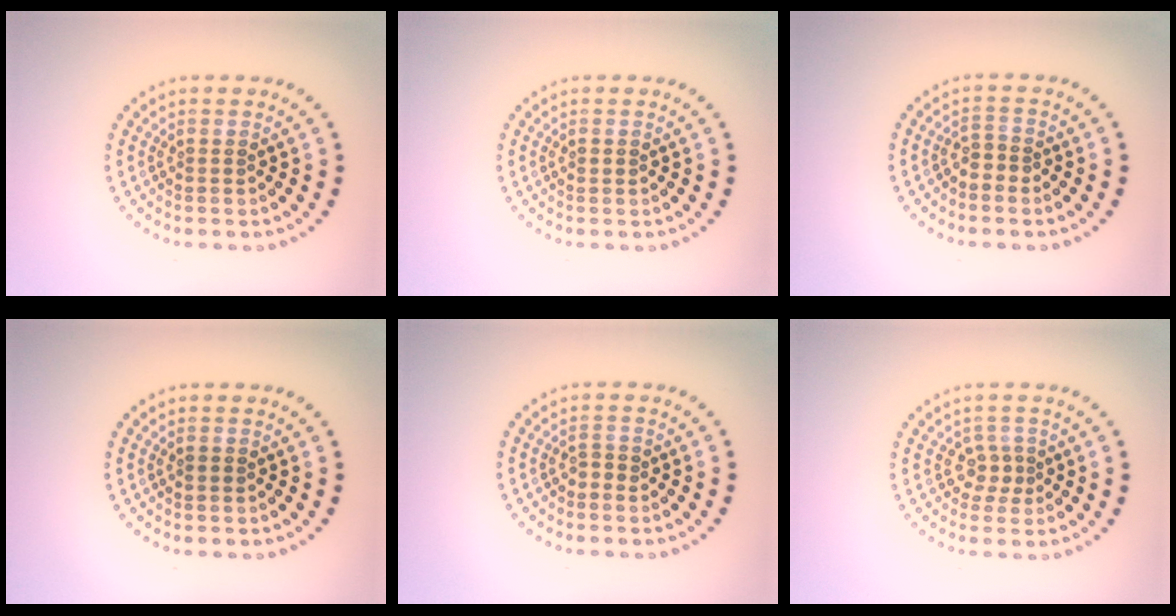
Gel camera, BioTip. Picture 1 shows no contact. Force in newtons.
{"total": 0.7, "press": 0.7, "slide": 0.1}
{"total": 1.5, "press": 1.2, "slide": 0.9}
{"total": 0.7, "press": 0.7, "slide": 0.2}
{"total": 0.9, "press": 0.8, "slide": 0.4}
{"total": 1.7, "press": 1.3, "slide": 1.1}